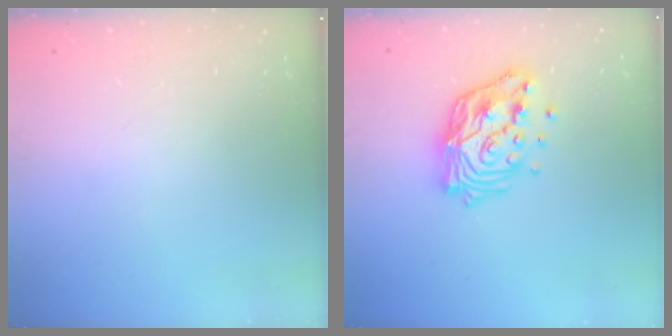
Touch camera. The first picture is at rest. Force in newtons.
{"total": 16.1, "press": 16.0, "slide": 1.3}